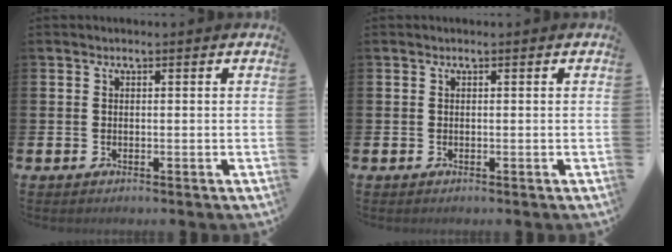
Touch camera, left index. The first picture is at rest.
{"total": 0.0}